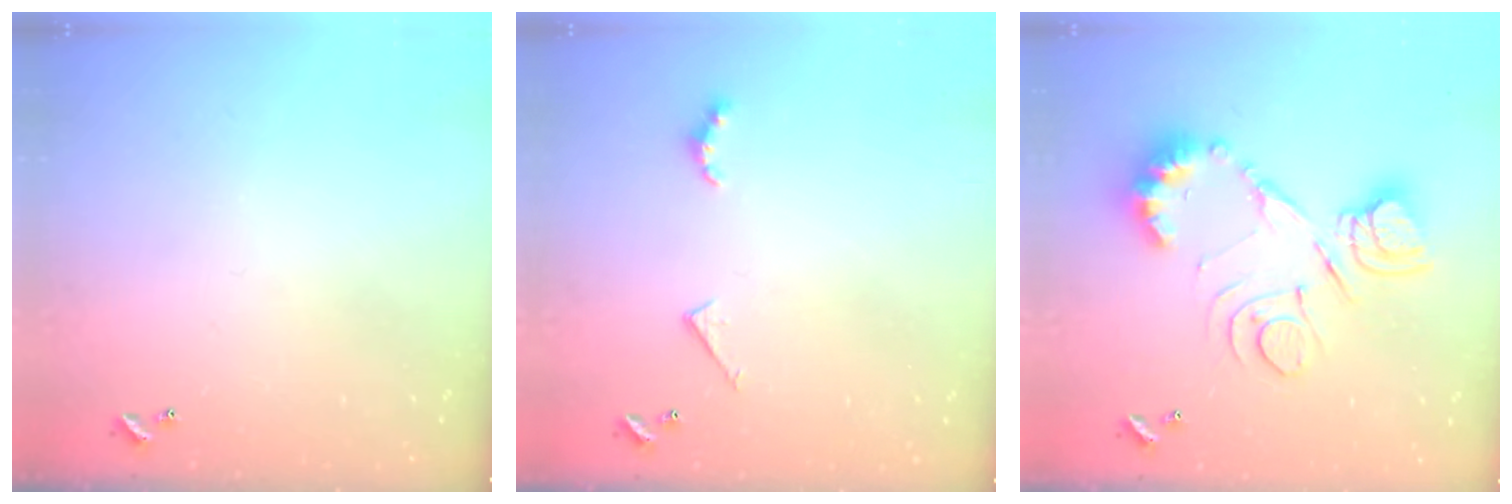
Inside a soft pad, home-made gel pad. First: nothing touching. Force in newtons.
{"total": 3.8, "press": 3.8, "slide": 0.6}
{"total": 16.2, "press": 16.1, "slide": 1.2}